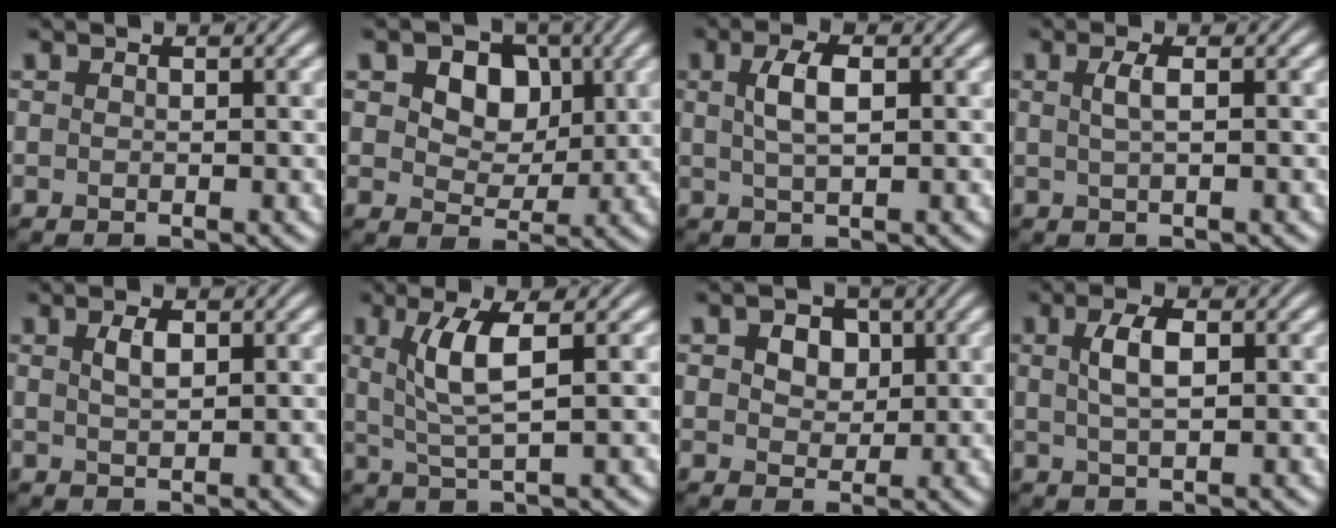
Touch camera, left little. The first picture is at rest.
{"total": 5.8, "force": [2.0, 4.1, 3.5], "torque": [-0.071, -0.002, 0.029]}
{"total": 3.1, "force": [0.8, 1.2, 2.8], "torque": [-0.058, 0.006, 0.015]}
{"total": 1.7, "force": [0.4, 0.5, 1.6], "torque": [-0.030, 0.004, 0.005]}
{"total": 1.9, "force": [0.7, 0.8, 1.6], "torque": [-0.034, 0.002, 0.016]}
{"total": 4.4, "force": [1.2, 1.0, 4.2], "torque": [-0.087, 0.002, 0.027]}
{"total": 4.8, "force": [1.9, 3.3, 2.9], "torque": [-0.052, 0.015, 0.013]}
{"total": 3.0, "force": [0.8, 1.1, 2.7], "torque": [-0.056, 0.005, 0.014]}